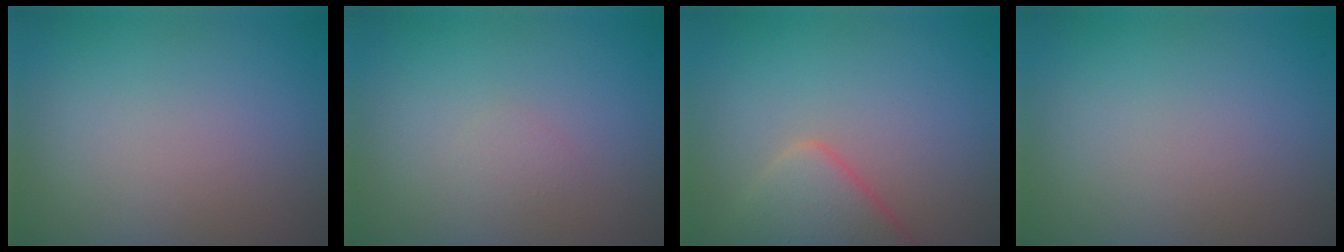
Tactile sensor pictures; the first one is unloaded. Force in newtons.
{"total": 0.5, "press": 0.5, "slide": 0.0}
{"total": 3.7, "press": 3.7, "slide": 0.3}
{"total": 0.0}